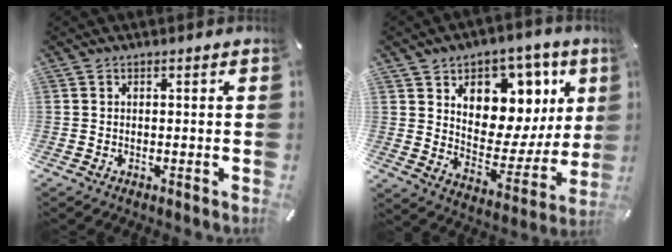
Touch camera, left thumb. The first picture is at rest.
{"total": 13.1, "force": [6.3, 9.7, 6.1], "torque": [-0.069, -0.062, 0.113]}